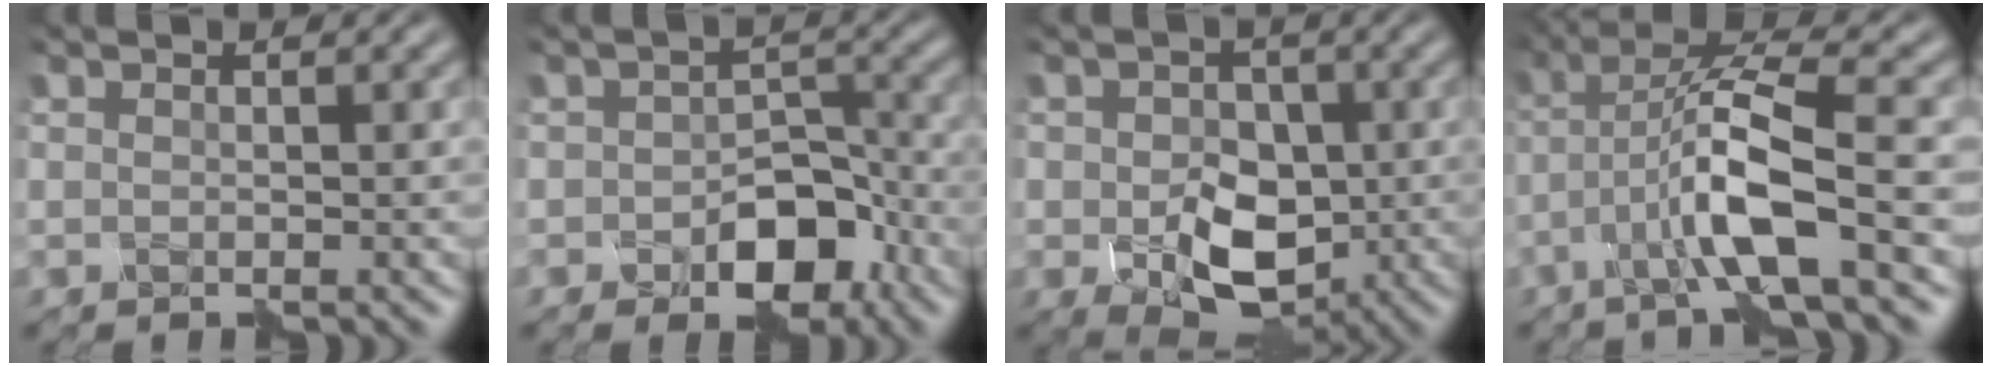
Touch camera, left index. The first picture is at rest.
{"total": 5.4, "force": [-2.4, 3.5, 3.3], "torque": [-0.043, -0.009, -0.037]}
{"total": 6.3, "force": [-1.7, 4.4, 4.2], "torque": [-0.068, -0.014, -0.026]}
{"total": 6.4, "force": [-2.6, 0.9, 5.8], "torque": [-0.108, 0.017, -0.059]}